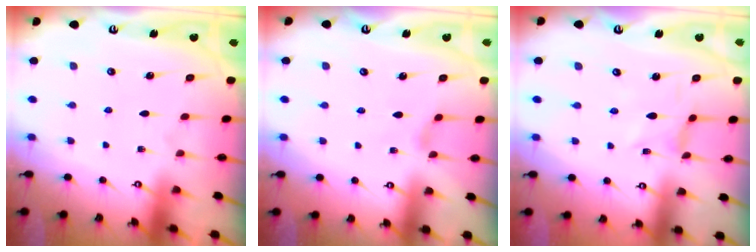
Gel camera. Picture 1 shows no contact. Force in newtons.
{"total": 1.9, "press": 1.8, "slide": 0.5}
{"total": 0.6, "press": 0.6, "slide": 0.1}